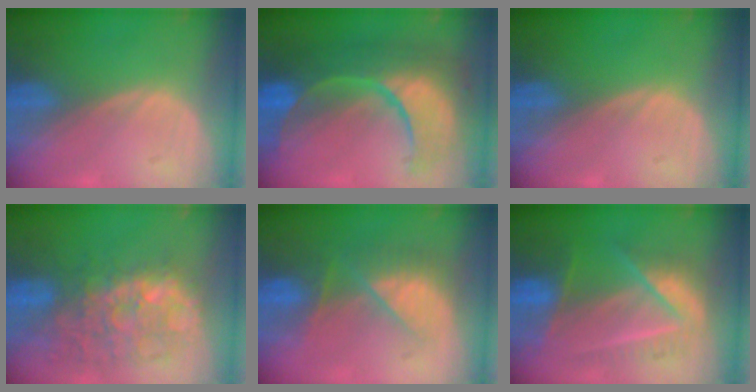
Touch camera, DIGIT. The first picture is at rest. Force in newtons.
{"total": 12.6, "press": 12.5, "slide": 1.4}
{"total": 0.0}
{"total": 10.9, "press": 10.2, "slide": 3.8}
{"total": 7.8, "press": 7.1, "slide": 3.1}
{"total": 7.8, "press": 7.6, "slide": 1.8}